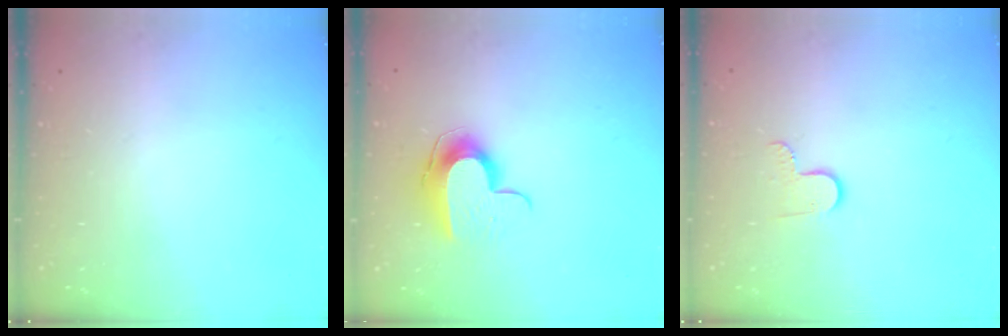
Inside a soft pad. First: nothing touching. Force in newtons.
{"total": 10.2, "press": 10.2, "slide": 0.6}
{"total": 5.2, "press": 5.2, "slide": 0.5}